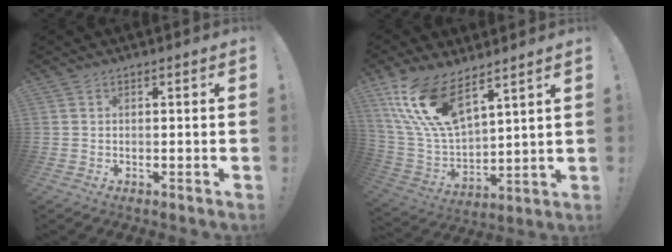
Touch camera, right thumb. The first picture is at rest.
{"total": 17.6, "force": [11.7, 7.0, 11.2], "torque": [-0.234, -0.071, 0.216]}